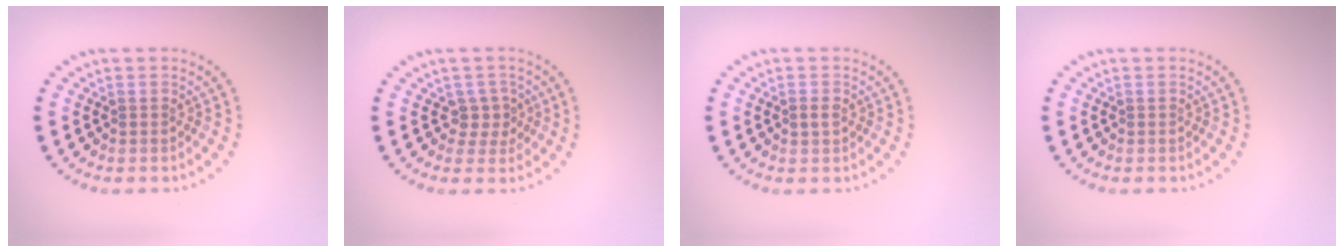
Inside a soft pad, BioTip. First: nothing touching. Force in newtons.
{"total": 1.9, "press": 1.4, "slide": 1.2}
{"total": 0.9, "press": 0.9, "slide": 0.2}
{"total": 0.0}